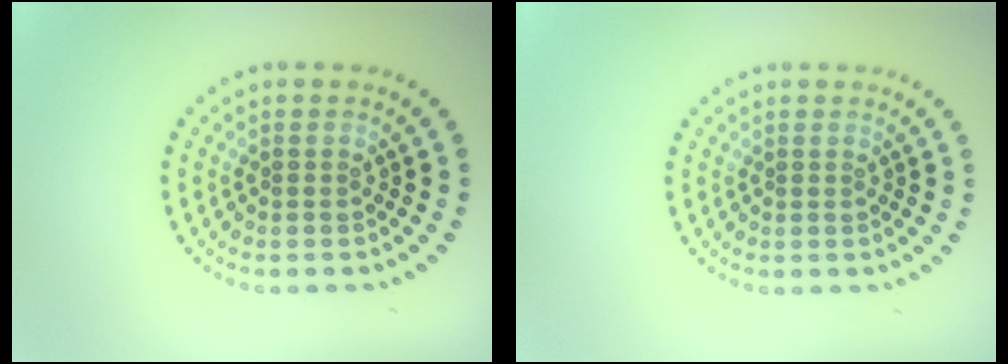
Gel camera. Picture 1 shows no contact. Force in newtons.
{"total": 0.0}